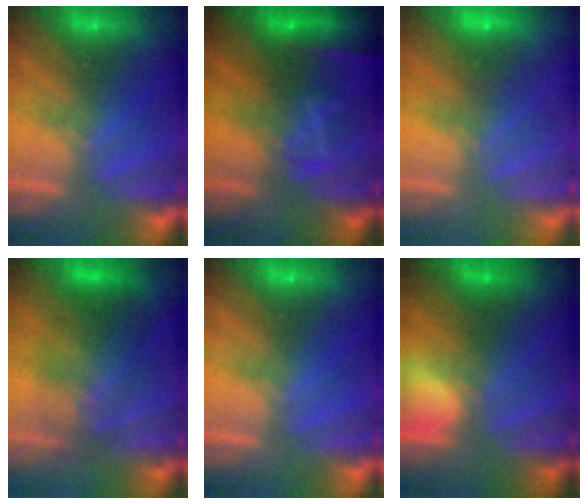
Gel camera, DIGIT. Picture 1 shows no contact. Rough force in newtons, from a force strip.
{"total": 8.1}
{"total": 2.0}
{"total": 3.4}
{"total": 0.0}
{"total": 2.6}